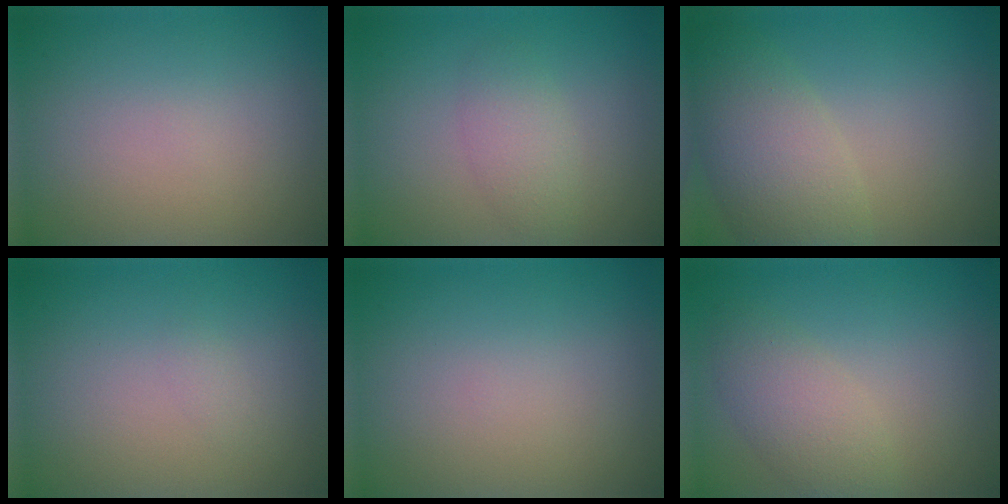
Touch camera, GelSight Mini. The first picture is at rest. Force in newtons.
{"total": 2.2, "press": 2.2, "slide": 0.1}
{"total": 5.7, "press": 5.7, "slide": 0.4}
{"total": 0.5, "press": 0.5, "slide": 0.0}
{"total": 0.0}
{"total": 3.2, "press": 3.2, "slide": 0.2}